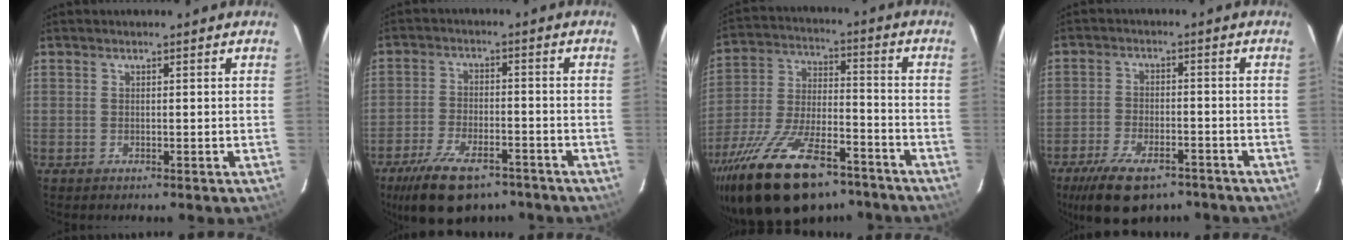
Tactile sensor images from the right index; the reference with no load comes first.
{"total": 14.1, "force": [-9.8, 6.4, 7.9], "torque": [-0.175, -0.017, -0.162]}
{"total": 24.8, "force": [-17.5, 10.1, 14.5], "torque": [-0.285, -0.024, -0.278]}
{"total": 13.3, "force": [-9.3, 6.0, 7.4], "torque": [-0.165, -0.018, -0.151]}